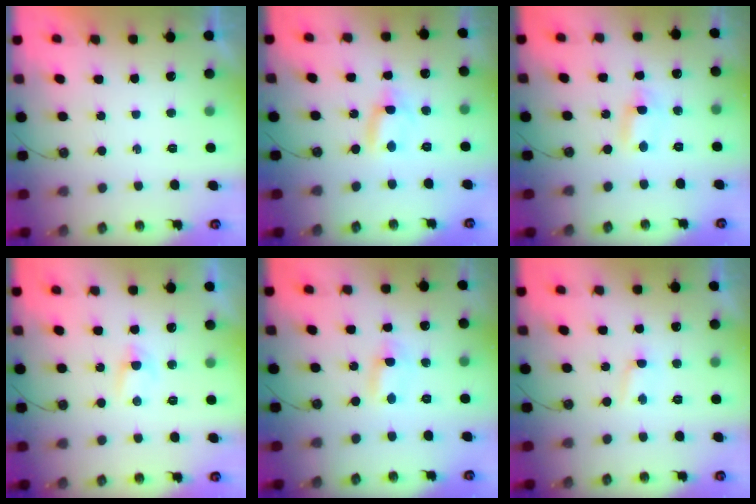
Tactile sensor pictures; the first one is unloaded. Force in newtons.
{"total": 2.2, "press": 2.2, "slide": 0.1}
{"total": 1.2, "press": 1.0, "slide": 0.6}
{"total": 3.2, "press": 3.1, "slide": 0.5}
{"total": 1.1, "press": 0.8, "slide": 0.6}
{"total": 1.6, "press": 1.5, "slide": 0.2}